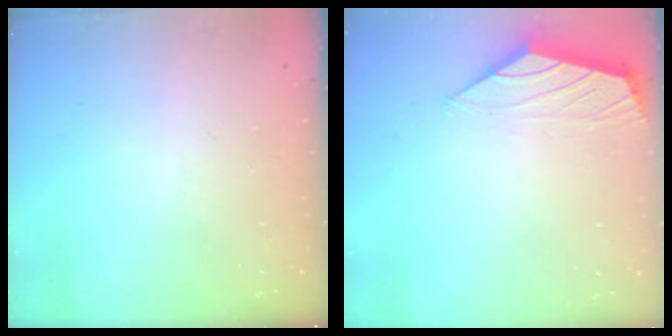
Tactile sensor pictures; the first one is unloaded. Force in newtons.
{"total": 0.0}